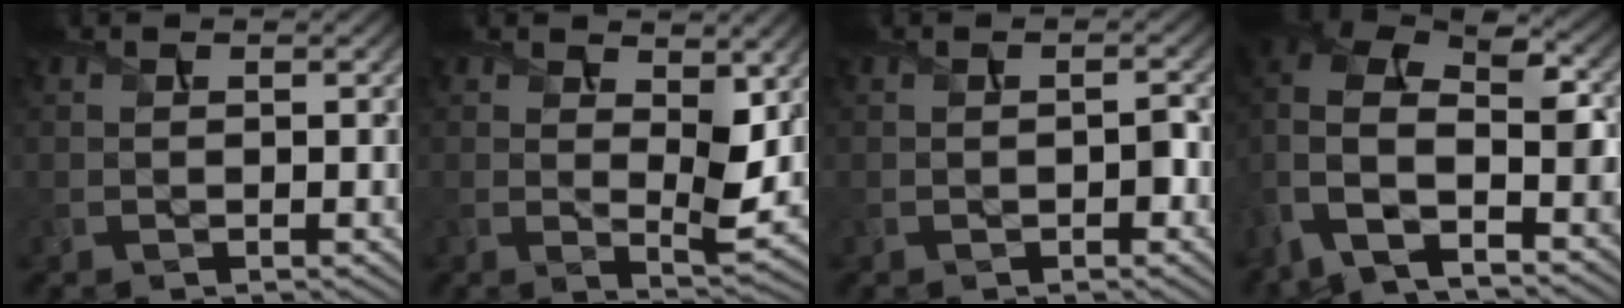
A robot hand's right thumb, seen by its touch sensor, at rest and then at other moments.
{"total": 5.6, "force": [2.4, 2.4, 4.4], "torque": [-0.080, -0.011, 0.041]}
{"total": 1.3, "force": [-0.4, 0.7, 1.0], "torque": [-0.015, 0.000, -0.006]}
{"total": 14.2, "force": [-5.0, 8.5, 10.2], "torque": [-0.227, -0.037, -0.057]}